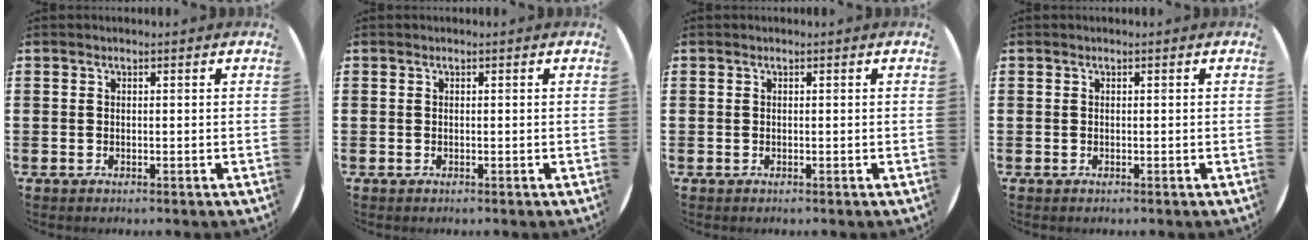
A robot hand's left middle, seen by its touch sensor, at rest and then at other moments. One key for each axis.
{"total": 0.0}
{"total": 0.0}
{"total": 0.0}